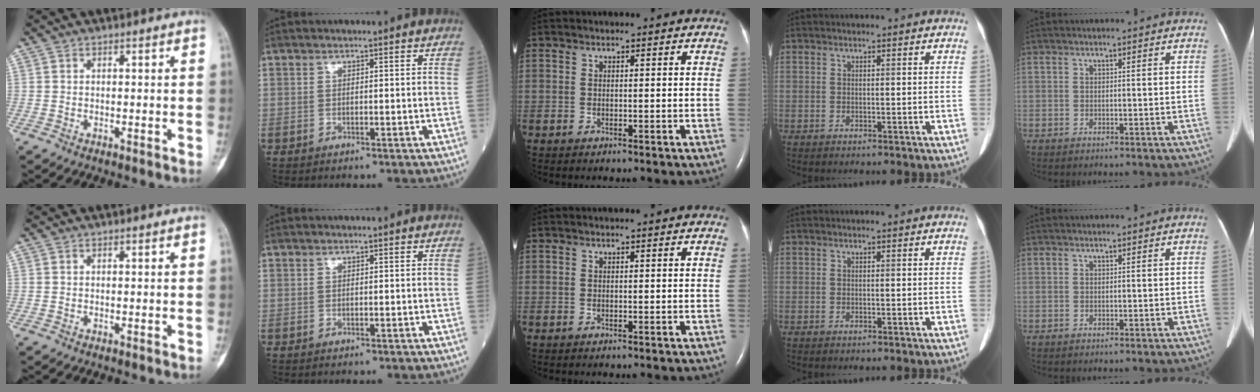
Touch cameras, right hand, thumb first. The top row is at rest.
{}